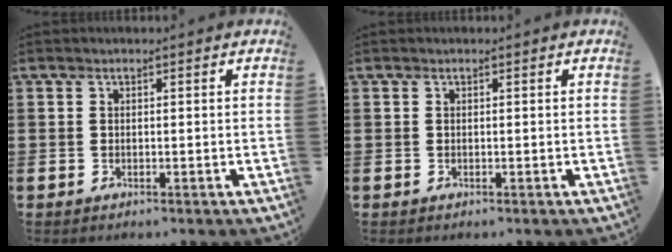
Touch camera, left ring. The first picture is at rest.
{"total": 0.0}